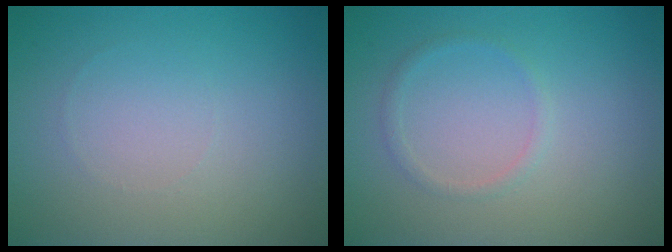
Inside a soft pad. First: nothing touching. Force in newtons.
{"total": 1.0, "press": 1.0, "slide": 0.0}